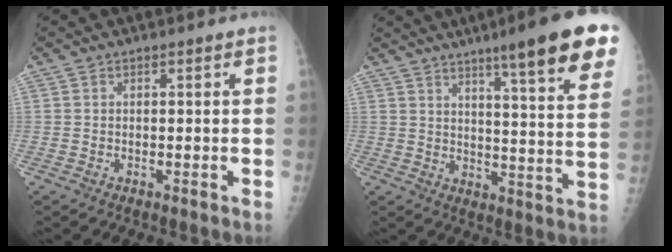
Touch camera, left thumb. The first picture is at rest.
{"total": 18.8, "force": [11.8, 2.0, 14.5], "torque": [-0.174, -0.052, 0.153]}